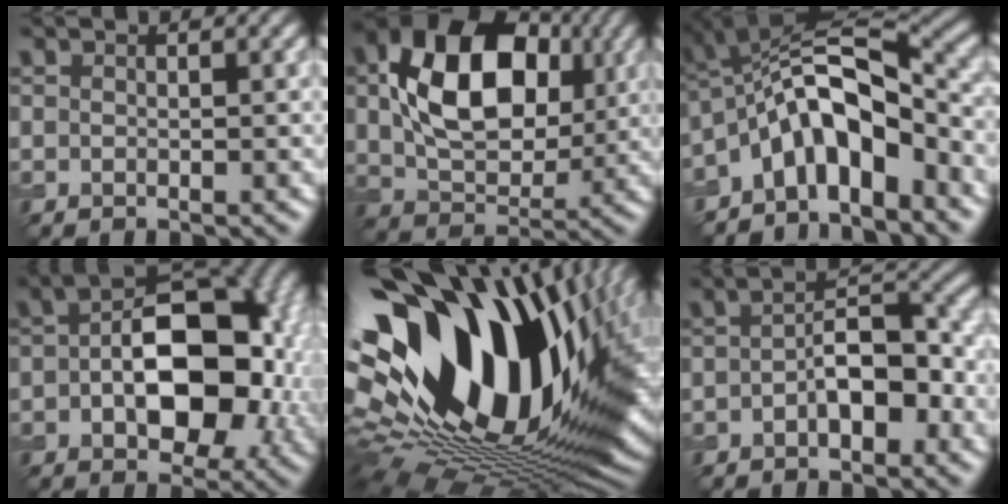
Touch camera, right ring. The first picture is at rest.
{"total": 11.4, "force": [2.8, 7.8, 7.8], "torque": [-0.131, 0.006, 0.049]}
{"total": 8.6, "force": [-3.6, 4.0, 6.8], "torque": [-0.097, 0.026, -0.075]}
{"total": 11.6, "force": [-0.9, 6.7, 9.4], "torque": [-0.115, 0.010, -0.017]}
{"total": 20.4, "force": [6.7, 12.3, 14.8], "torque": [-0.270, 0.004, 0.121]}
{"total": 4.8, "force": [-1.4, 2.1, 4.1], "torque": [-0.060, 0.014, -0.027]}